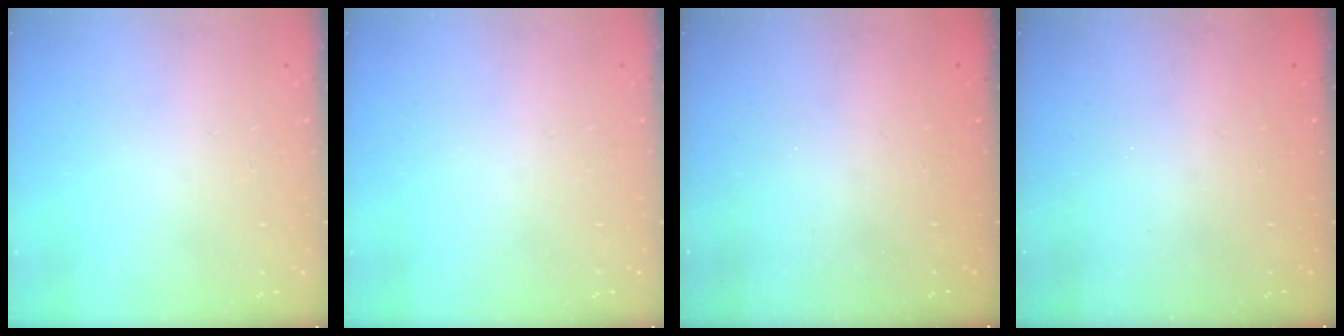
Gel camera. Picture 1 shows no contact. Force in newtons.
{"total": 0.0}
{"total": 2.3, "press": 2.2, "slide": 0.8}
{"total": 2.3, "press": 2.2, "slide": 0.8}